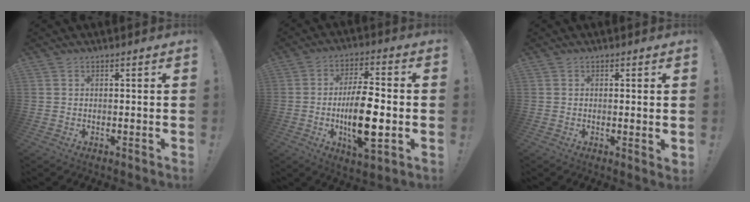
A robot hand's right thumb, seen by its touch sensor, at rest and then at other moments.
{"total": 14.7, "force": [-2.6, 5.0, 13.5], "torque": [-0.251, 0.000, -0.047]}
{"total": 1.6, "force": [0.6, 0.4, 1.5], "torque": [-0.013, -0.005, 0.008]}